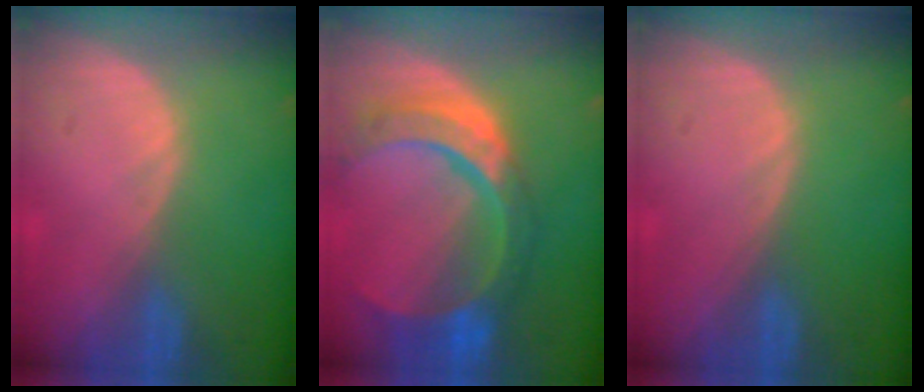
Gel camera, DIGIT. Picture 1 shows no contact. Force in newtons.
{"total": 11.0, "press": 9.2, "slide": 6.0}
{"total": 0.0}